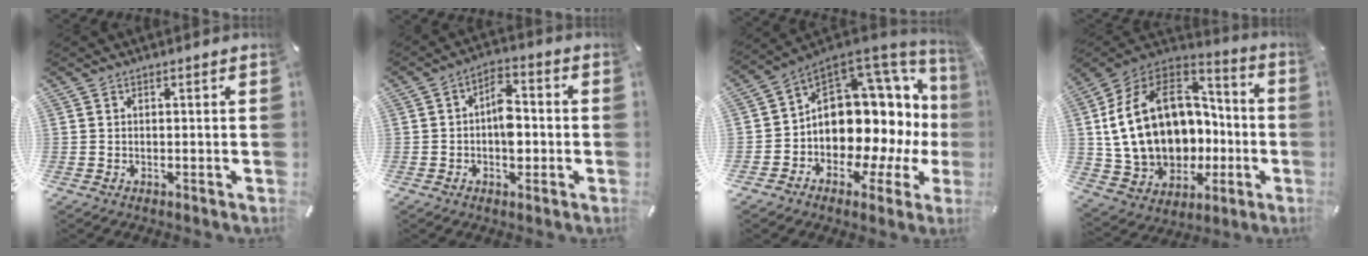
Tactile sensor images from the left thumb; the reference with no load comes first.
{"total": 7.0, "force": [-1.2, 4.4, 5.3], "torque": [-0.075, 0.005, -0.026]}
{"total": 17.0, "force": [2.4, 12.3, 11.5], "torque": [-0.160, -0.059, 0.060]}
{"total": 21.6, "force": [0.7, 16.9, 13.5], "torque": [-0.283, -0.010, 0.038]}